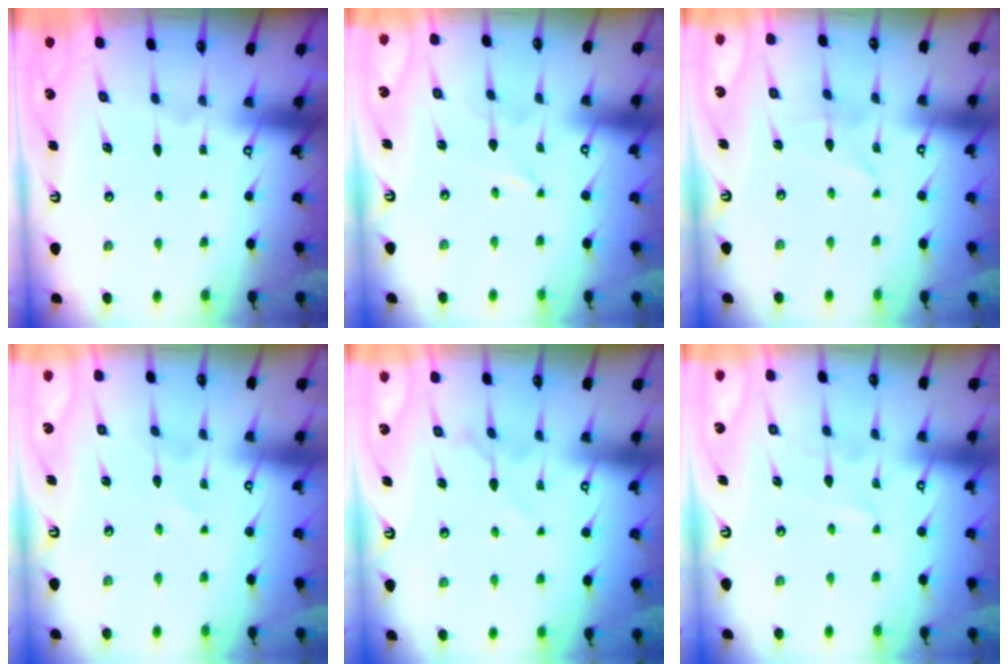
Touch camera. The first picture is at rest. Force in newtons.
{"total": 0.0}
{"total": 1.6, "press": 1.6, "slide": 0.2}
{"total": 1.2, "press": 1.2, "slide": 0.2}
{"total": 6.3, "press": 6.2, "slide": 0.8}
{"total": 2.2, "press": 2.2, "slide": 0.3}